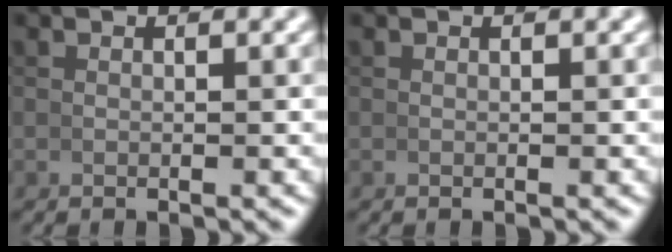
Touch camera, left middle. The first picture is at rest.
{"total": 0.0}